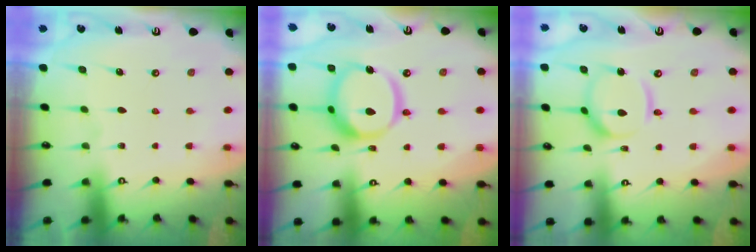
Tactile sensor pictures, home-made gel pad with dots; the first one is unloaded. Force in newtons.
{"total": 16.1, "press": 16.0, "slide": 1.9}
{"total": 10.8, "press": 10.7, "slide": 1.0}